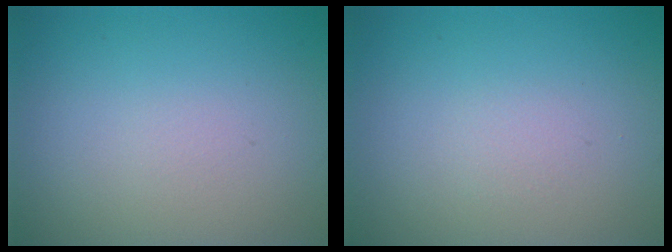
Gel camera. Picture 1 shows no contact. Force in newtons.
{"total": 0.6, "press": 0.6, "slide": 0.1}